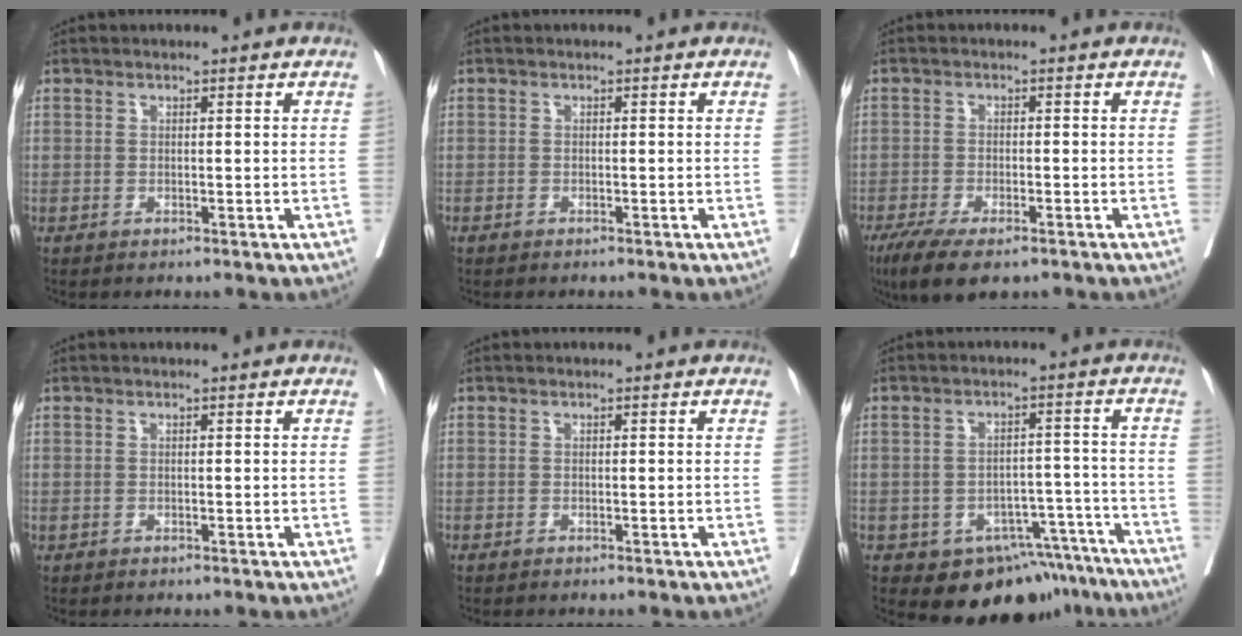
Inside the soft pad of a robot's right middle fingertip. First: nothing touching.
{"total": 0.7, "force": [-0.6, 0.1, 0.3], "torque": [-0.007, -0.002, -0.011]}
{"total": 8.3, "force": [-5.8, 2.5, 5.4], "torque": [-0.084, -0.016, -0.094]}
{"total": 0.0}
{"total": 0.0}
{"total": 11.3, "force": [-8.3, 6.8, 3.6], "torque": [-0.018, 0.038, -0.105]}